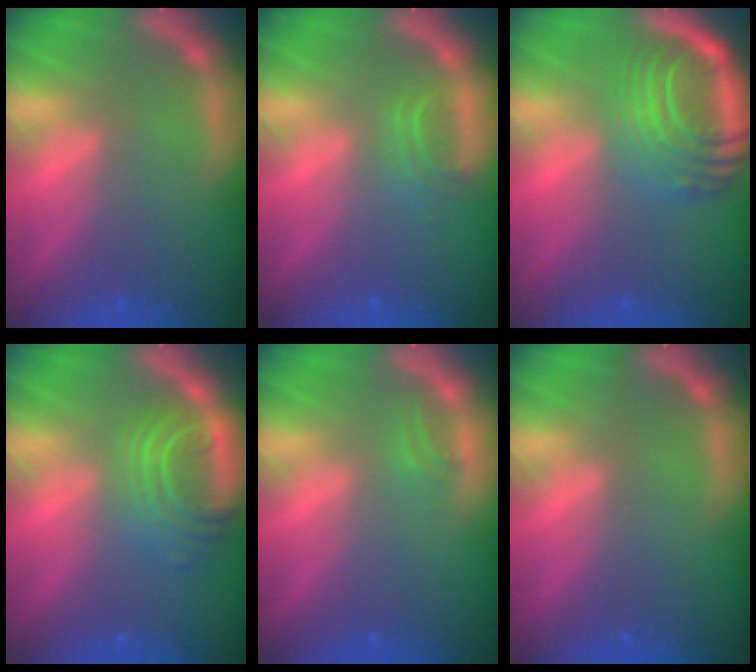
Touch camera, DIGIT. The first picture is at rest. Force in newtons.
{"total": 1.9}
{"total": 10.1}
{"total": 6.6}
{"total": 0.9}
{"total": 0.0}